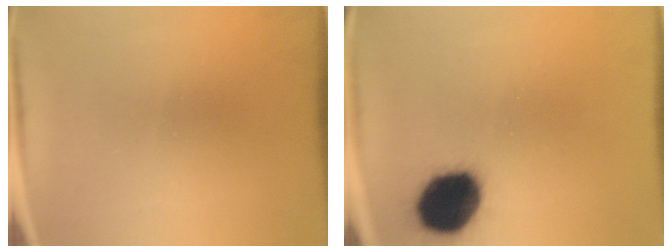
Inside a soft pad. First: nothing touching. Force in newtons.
{"total": 15.8}